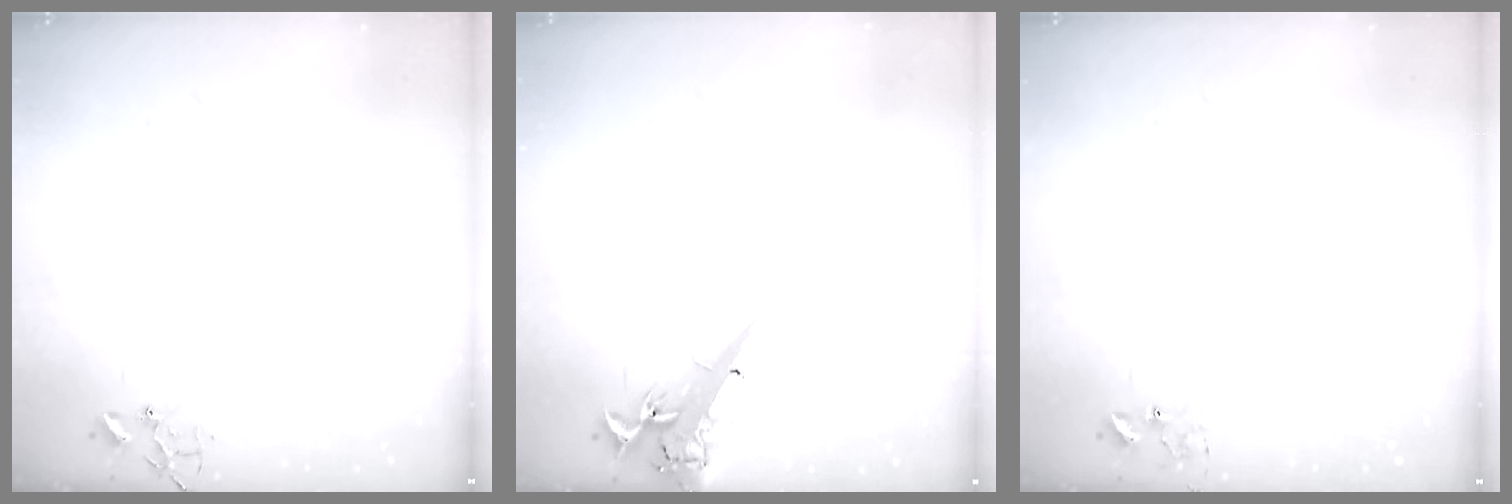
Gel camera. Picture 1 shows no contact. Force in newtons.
{"total": 17.6, "press": 17.3, "slide": 3.4}
{"total": 5.9, "press": 5.9, "slide": 0.5}